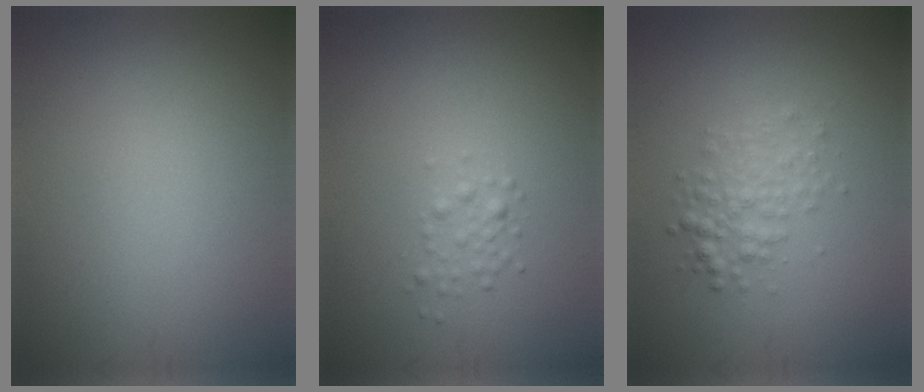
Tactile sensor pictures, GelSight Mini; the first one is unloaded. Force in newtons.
{"total": 1.2, "press": 1.2, "slide": 0.0}
{"total": 2.5, "press": 2.5, "slide": 0.0}